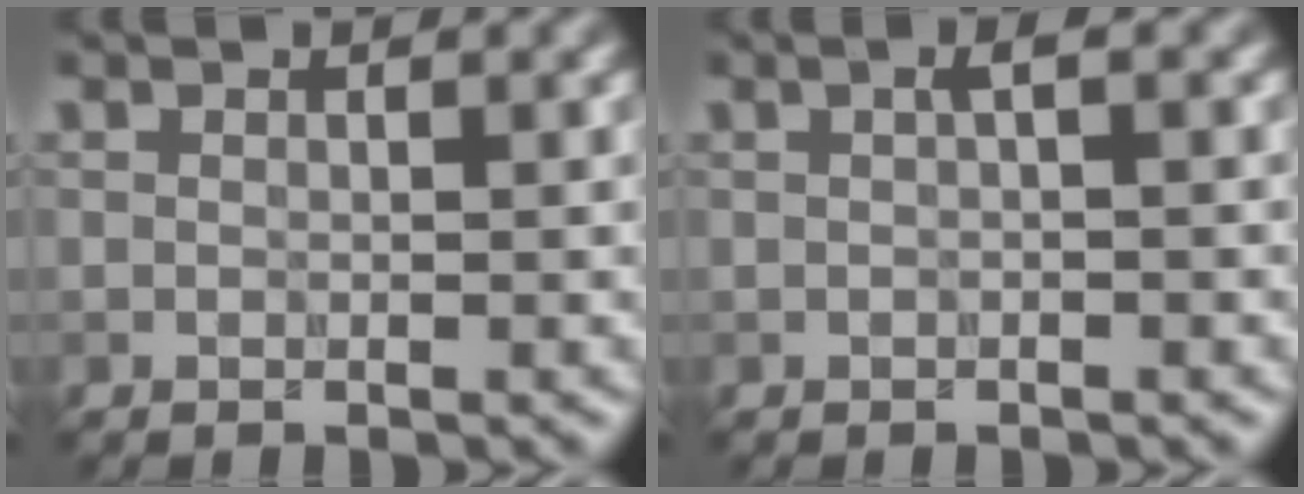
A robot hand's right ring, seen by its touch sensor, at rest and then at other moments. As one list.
[{"total": 1.0, "force": [0.1, 0.1, 1.0], "torque": [-0.018, 0.005, 0.002]}]